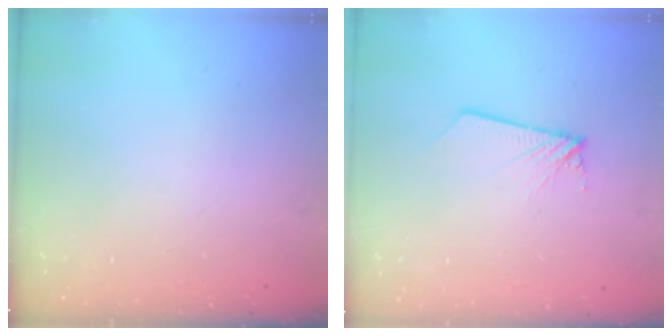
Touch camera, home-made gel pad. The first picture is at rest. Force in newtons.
{"total": 2.2, "press": 2.2, "slide": 0.3}